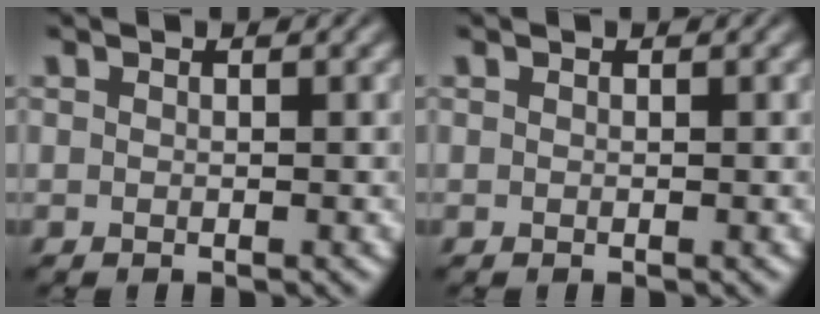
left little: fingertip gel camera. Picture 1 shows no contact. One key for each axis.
{"total": 0.0}